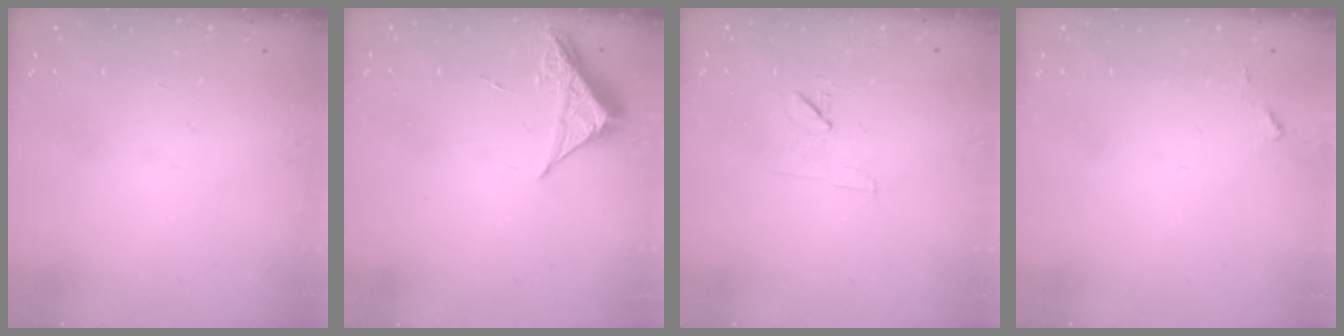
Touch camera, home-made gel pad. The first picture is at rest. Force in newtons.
{"total": 5.2, "press": 5.1, "slide": 0.3}
{"total": 6.7, "press": 6.6, "slide": 1.1}
{"total": 4.3, "press": 4.2, "slide": 0.5}